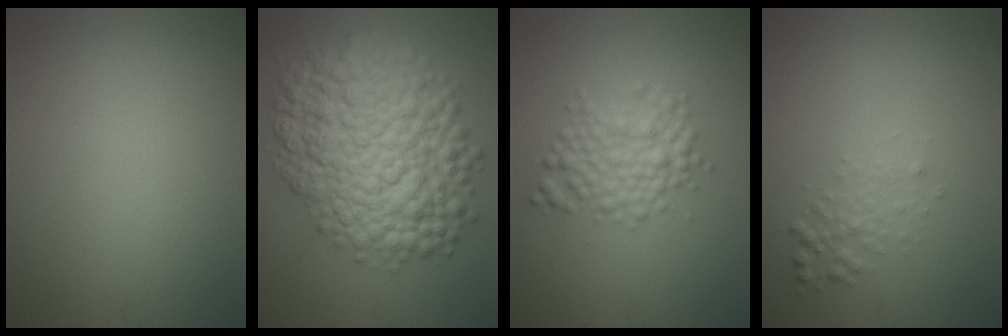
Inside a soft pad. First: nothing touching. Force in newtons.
{"total": 11.3, "press": 11.3, "slide": 0.3}
{"total": 3.8, "press": 3.8, "slide": 0.0}
{"total": 1.7, "press": 1.7, "slide": 0.0}